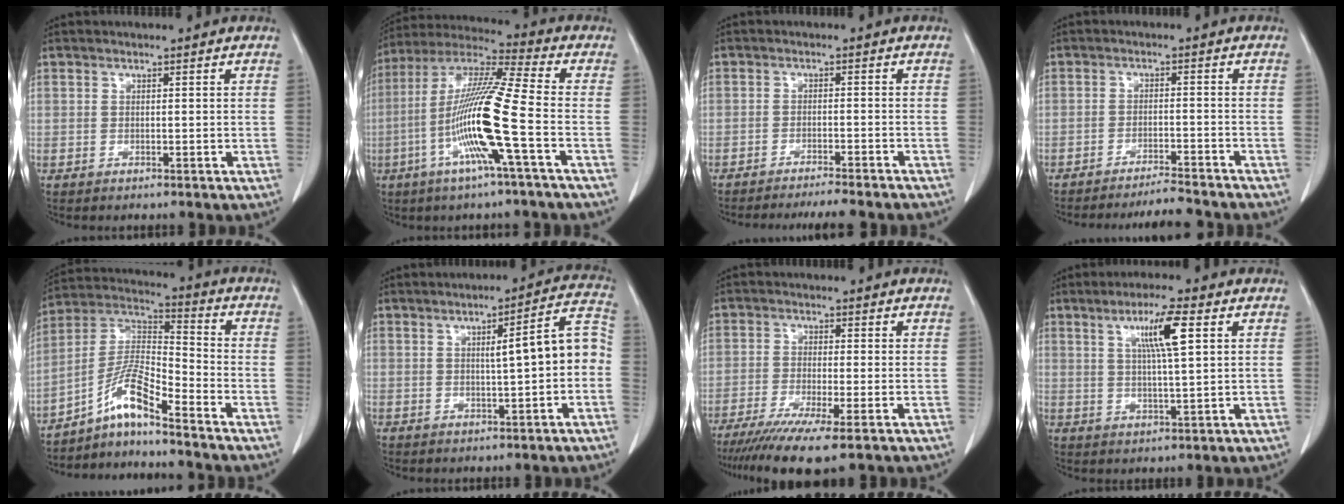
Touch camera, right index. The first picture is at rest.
{"total": 15.8, "force": [-4.6, -0.9, 15.0], "torque": [-0.301, -0.005, -0.100]}
{"total": 9.8, "force": [-9.1, 0.5, 3.5], "torque": [-0.039, -0.013, -0.117]}
{"total": 9.0, "force": [-8.6, -0.2, 2.6], "torque": [-0.030, -0.014, -0.122]}
{"total": 8.5, "force": [-6.3, 0.1, 5.7], "torque": [-0.123, 0.012, -0.121]}
{"total": 8.0, "force": [-0.4, 0.8, 8.0], "torque": [-0.102, 0.029, -0.008]}
{"total": 9.5, "force": [-6.4, 0.2, 7.0], "torque": [-0.117, -0.024, -0.102]}
{"total": 7.3, "force": [2.7, 0.1, 6.8], "torque": [-0.122, 0.004, 0.048]}